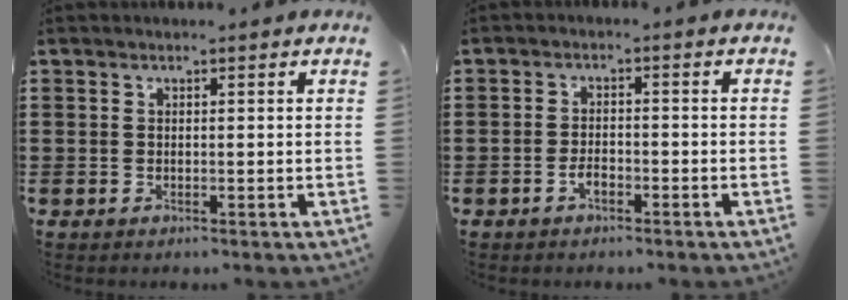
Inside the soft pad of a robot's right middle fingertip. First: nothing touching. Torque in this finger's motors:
{"motor_torque": [0.58, 0.43, 0.18, 0.05]}